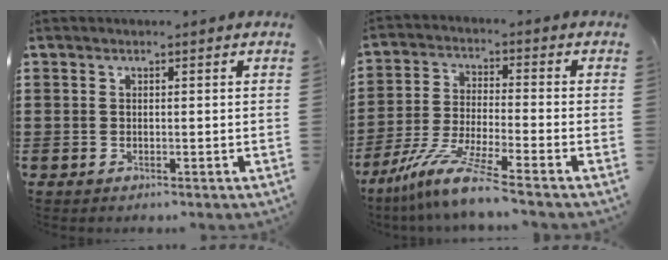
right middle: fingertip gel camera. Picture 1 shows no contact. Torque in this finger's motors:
{"motor_torque": [1.79, -0.35, 0.53, 0.16]}